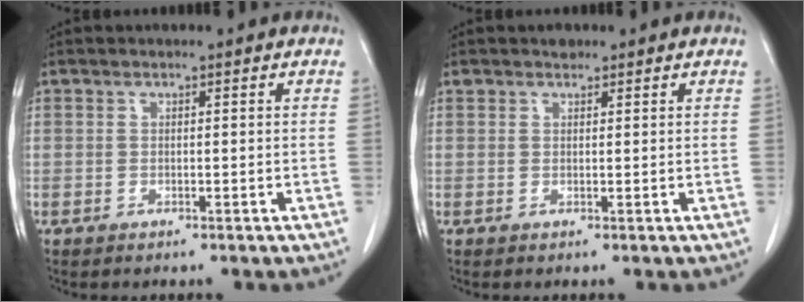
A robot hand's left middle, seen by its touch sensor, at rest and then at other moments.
{"total": 1.1, "force": [0.9, 0.6, 0.2], "torque": [-0.006, 0.008, 0.014]}